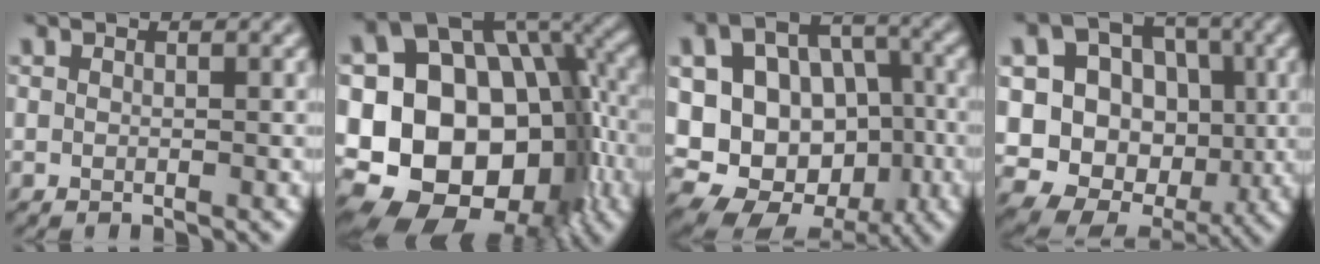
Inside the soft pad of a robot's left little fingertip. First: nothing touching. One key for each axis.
{"total": 18.4, "fx": -2.5, "fy": 13.4, "fz": 12.4, "tx": -0.185, "ty": 0.002, "tz": -0.023}
{"total": 16.4, "fx": -0.6, "fy": 13.8, "fz": 8.8, "tx": -0.170, "ty": 0.019, "tz": 0.006}
{"total": 13.3, "fx": 0.6, "fy": 11.9, "fz": 6.0, "tx": -0.148, "ty": 0.032, "tz": 0.010}